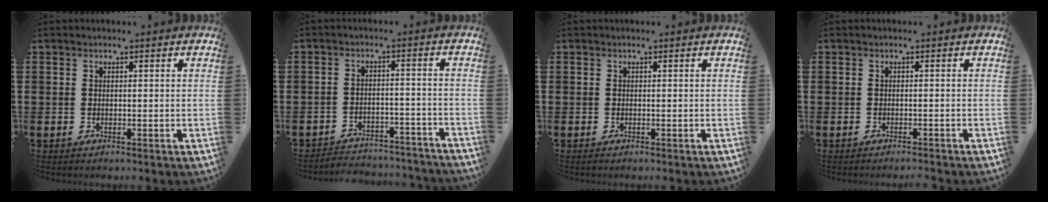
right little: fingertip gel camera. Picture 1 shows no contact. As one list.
[{"total": 3.3, "force": [-3.2, 0.3, -0.2], "torque": [-0.004, 0.004, -0.070]}, {"total": 0.0}, {"total": 0.6, "force": [-0.6, -0.2, 0.0], "torque": [0.002, 0.000, -0.013]}]